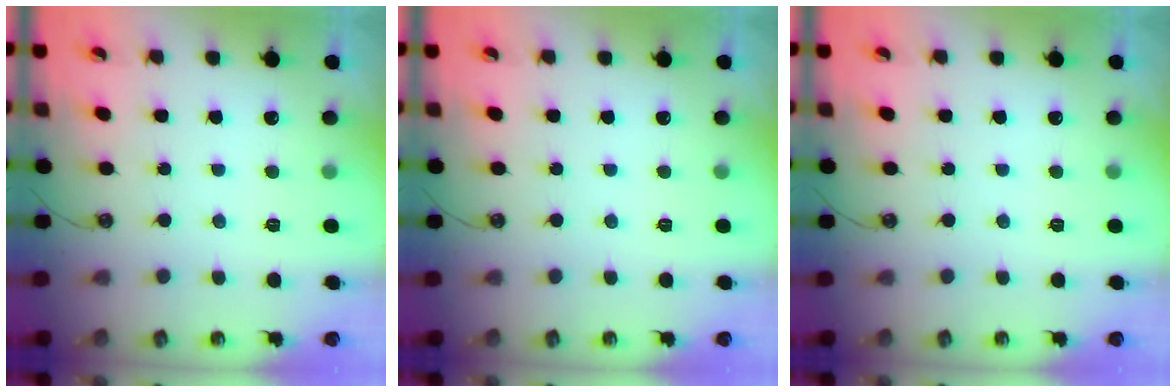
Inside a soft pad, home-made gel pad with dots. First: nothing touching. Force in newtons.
{"total": 0.0}
{"total": 0.0}